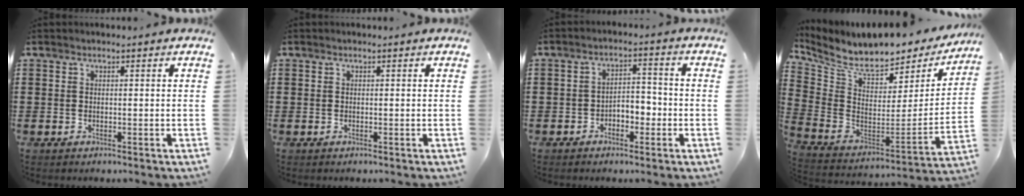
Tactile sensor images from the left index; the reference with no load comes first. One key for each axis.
{"total": 0.0}
{"total": 3.1, "fx": -2.0, "fy": 1.7, "fz": 1.6, "tx": -0.033, "ty": 0.007, "tz": -0.043}
{"total": 7.5, "fx": 6.2, "fy": 2.1, "fz": 3.6, "tx": -0.096, "ty": -0.054, "tz": 0.103}